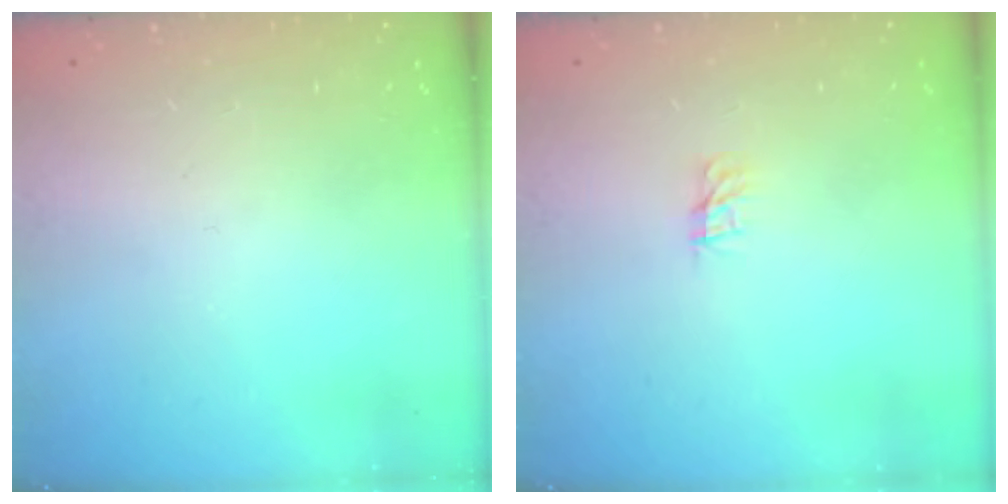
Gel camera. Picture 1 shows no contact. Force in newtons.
{"total": 0.0}